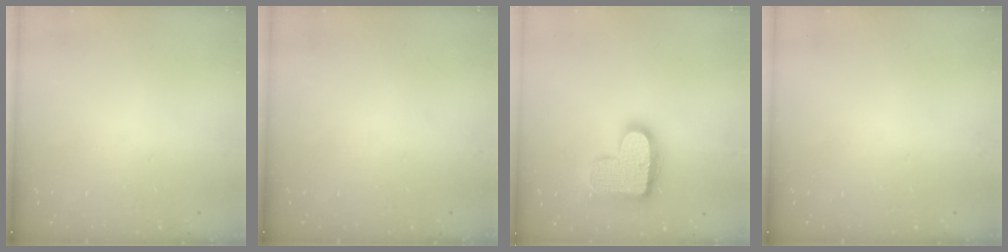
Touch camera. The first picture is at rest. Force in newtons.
{"total": 0.0}
{"total": 16.6, "press": 16.5, "slide": 0.9}
{"total": 0.0}